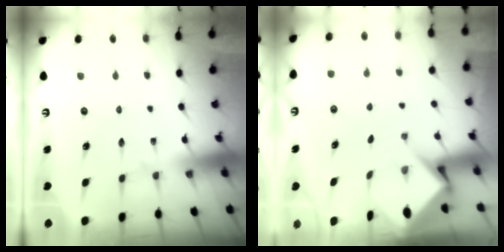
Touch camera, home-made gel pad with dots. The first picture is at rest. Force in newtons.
{"total": 5.0, "press": 5.0, "slide": 0.3}